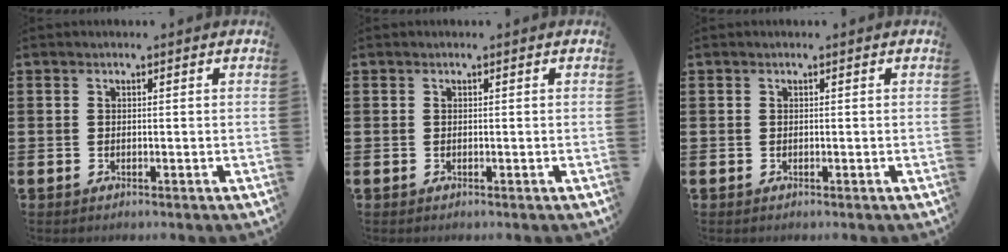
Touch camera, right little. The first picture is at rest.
{"total": 0.0}
{"total": 0.0}